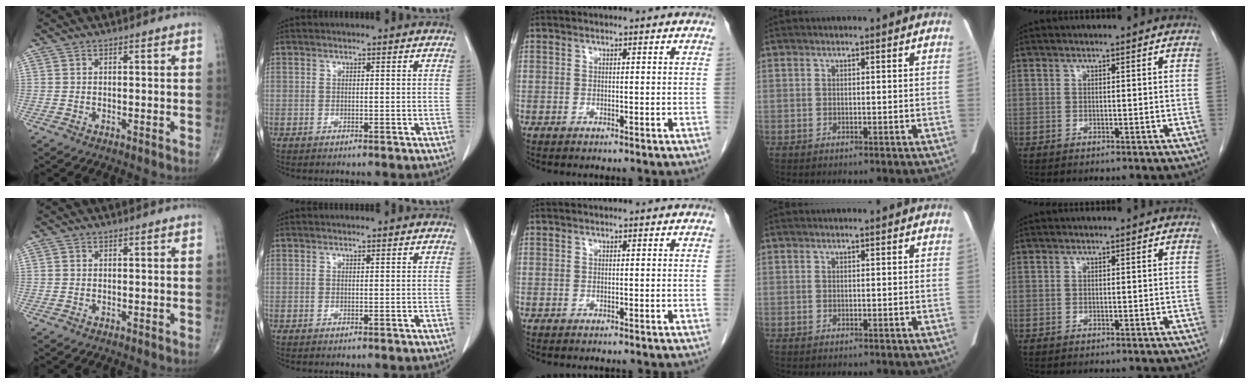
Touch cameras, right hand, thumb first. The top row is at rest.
{}